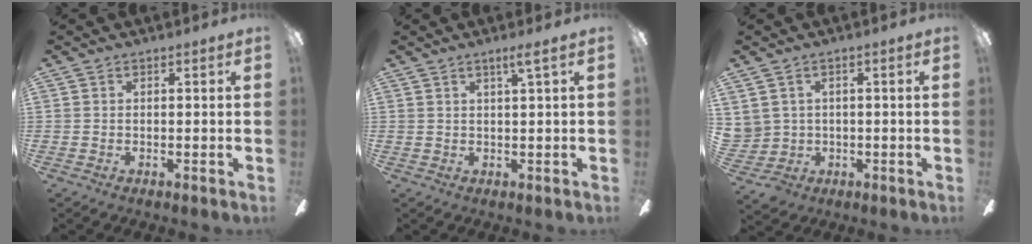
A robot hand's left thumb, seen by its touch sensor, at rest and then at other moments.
{"total": 2.7, "force": [1.7, -0.4, 2.1], "torque": [-0.043, -0.004, 0.030]}
{"total": 4.5, "force": [1.6, 4.2, -0.4], "torque": [-0.014, -0.011, 0.035]}